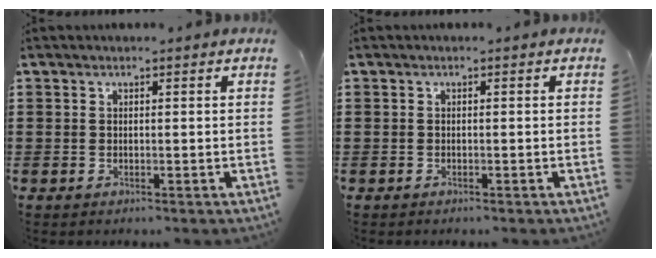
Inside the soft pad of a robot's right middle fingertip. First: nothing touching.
{"total": 0.0}